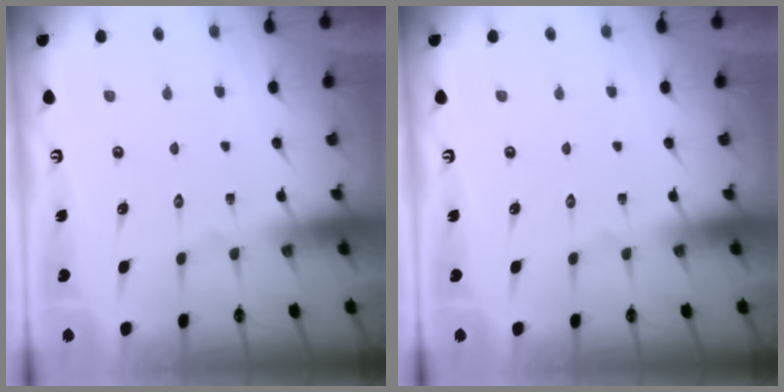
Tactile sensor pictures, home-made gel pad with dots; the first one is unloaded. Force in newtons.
{"total": 0.0}